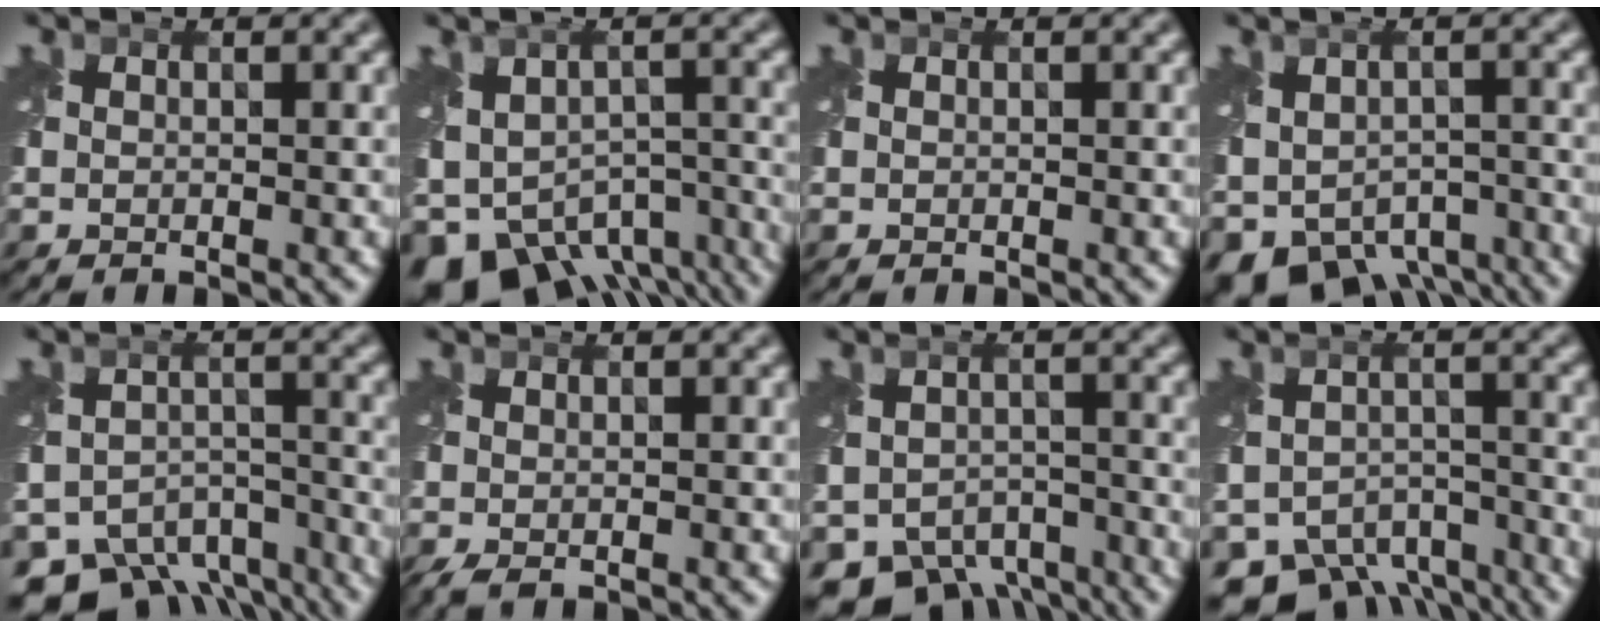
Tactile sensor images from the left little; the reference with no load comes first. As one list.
[{"total": 12.2, "force": [-8.1, 6.8, 6.0], "torque": [-0.114, -0.027, -0.101]}, {"total": 0.0}, {"total": 8.2, "force": [-4.5, 5.2, 4.5], "torque": [-0.086, -0.025, -0.062]}, {"total": 12.2, "force": [-9.8, 6.2, 3.6], "torque": [-0.050, -0.020, -0.125]}, {"total": 0.8, "force": [-0.2, 0.3, 0.7], "torque": [-0.022, -0.005, -0.003]}, {"total": 8.8, "force": [-6.5, 5.0, 3.1], "torque": [-0.055, -0.024, -0.093]}, {"total": 10.8, "force": [-8.6, 5.6, 3.4], "torque": [-0.049, -0.022, -0.113]}]